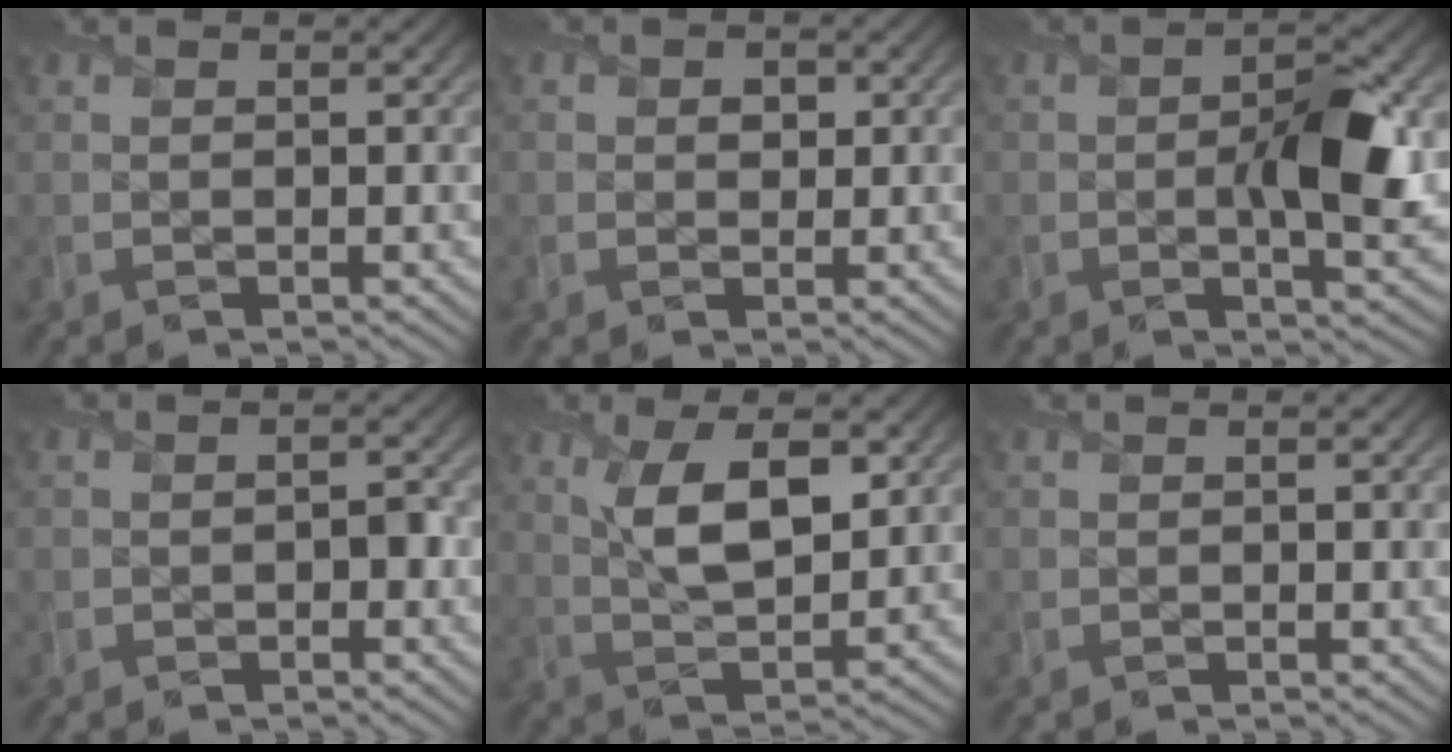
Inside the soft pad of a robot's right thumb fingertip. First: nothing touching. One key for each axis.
{"total": 1.5, "fx": 0.3, "fy": 1.3, "fz": 0.7, "tx": -0.009, "ty": -0.007, "tz": 0.001}
{"total": 7.2, "fx": -0.4, "fy": 2.6, "fz": 6.7, "tx": -0.101, "ty": -0.002, "tz": -0.004}
{"total": 1.4, "fx": -0.6, "fy": 1.0, "fz": 0.7, "tx": -0.011, "ty": -0.003, "tz": -0.009}
{"total": 8.5, "fx": 2.9, "fy": 3.6, "fz": 7.1, "tx": -0.139, "ty": 0.001, "tz": 0.052}
{"total": 0.0}